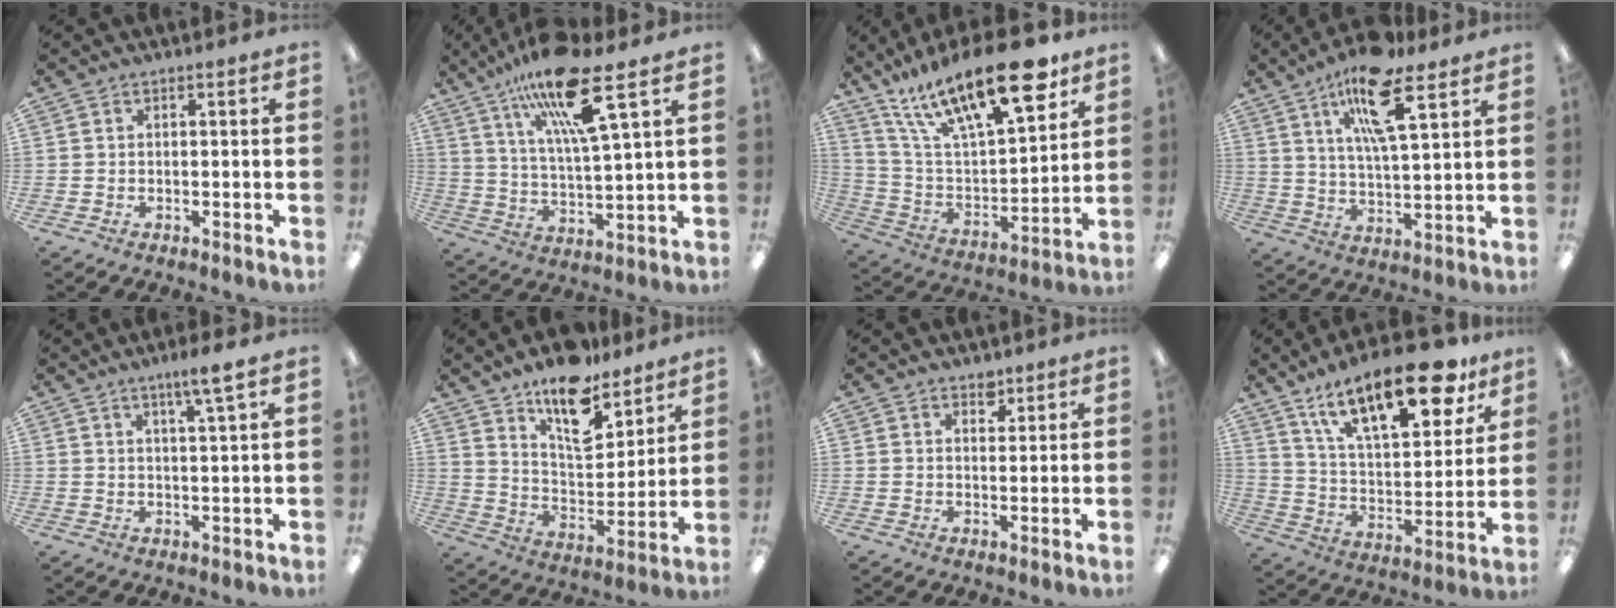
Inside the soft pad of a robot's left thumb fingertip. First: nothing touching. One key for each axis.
{"total": 18.1, "fx": 11.8, "fy": 3.7, "fz": 13.2, "tx": -0.236, "ty": -0.054, "tz": 0.190}
{"total": 25.0, "fx": 16.4, "fy": 8.5, "fz": 16.9, "tx": -0.294, "ty": -0.092, "tz": 0.277}
{"total": 15.4, "fx": 9.0, "fy": 4.9, "fz": 11.5, "tx": -0.195, "ty": -0.029, "tz": 0.149}
{"total": 4.4, "fx": 2.9, "fy": -0.1, "fz": 3.3, "tx": -0.063, "ty": -0.006, "tz": 0.047}
{"total": 15.4, "fx": 11.4, "fy": 6.7, "fz": 7.8, "tx": -0.122, "ty": -0.074, "tz": 0.201}
{"total": 2.7, "fx": 2.1, "fy": 1.5, "fz": 0.6, "tx": 0.009, "ty": -0.014, "tz": 0.035}
{"total": 23.9, "fx": 15.5, "fy": 9.4, "fz": 15.5, "tx": -0.234, "ty": -0.087, "tz": 0.259}